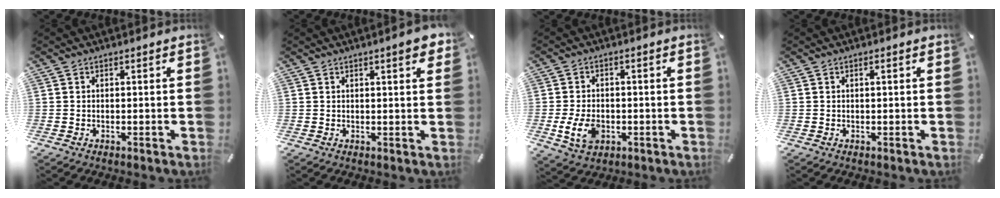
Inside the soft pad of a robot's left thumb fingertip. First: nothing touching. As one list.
[{"total": 3.8, "force": [1.9, 0.8, 3.2], "torque": [-0.049, -0.003, 0.029]}, {"total": 7.3, "force": [-1.7, 5.1, 4.8], "torque": [-0.103, 0.000, -0.033]}, {"total": 0.9, "force": [0.3, 0.2, 0.8], "torque": [-0.016, 0.002, 0.004]}]